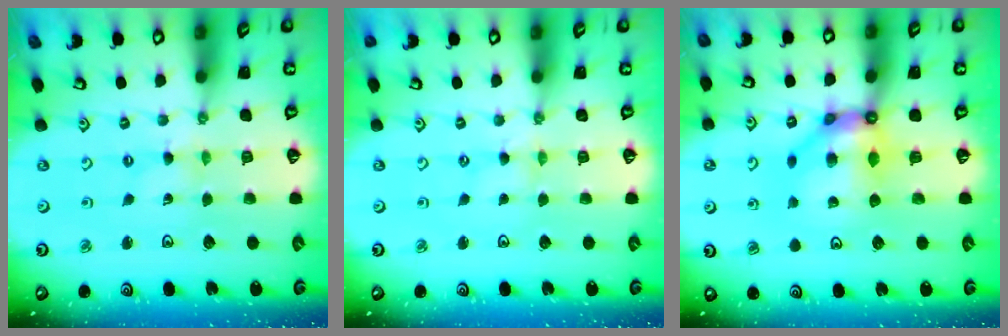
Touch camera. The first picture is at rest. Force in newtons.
{"total": 0.6, "press": 0.6, "slide": 0.1}
{"total": 10.7, "press": 10.6, "slide": 0.7}